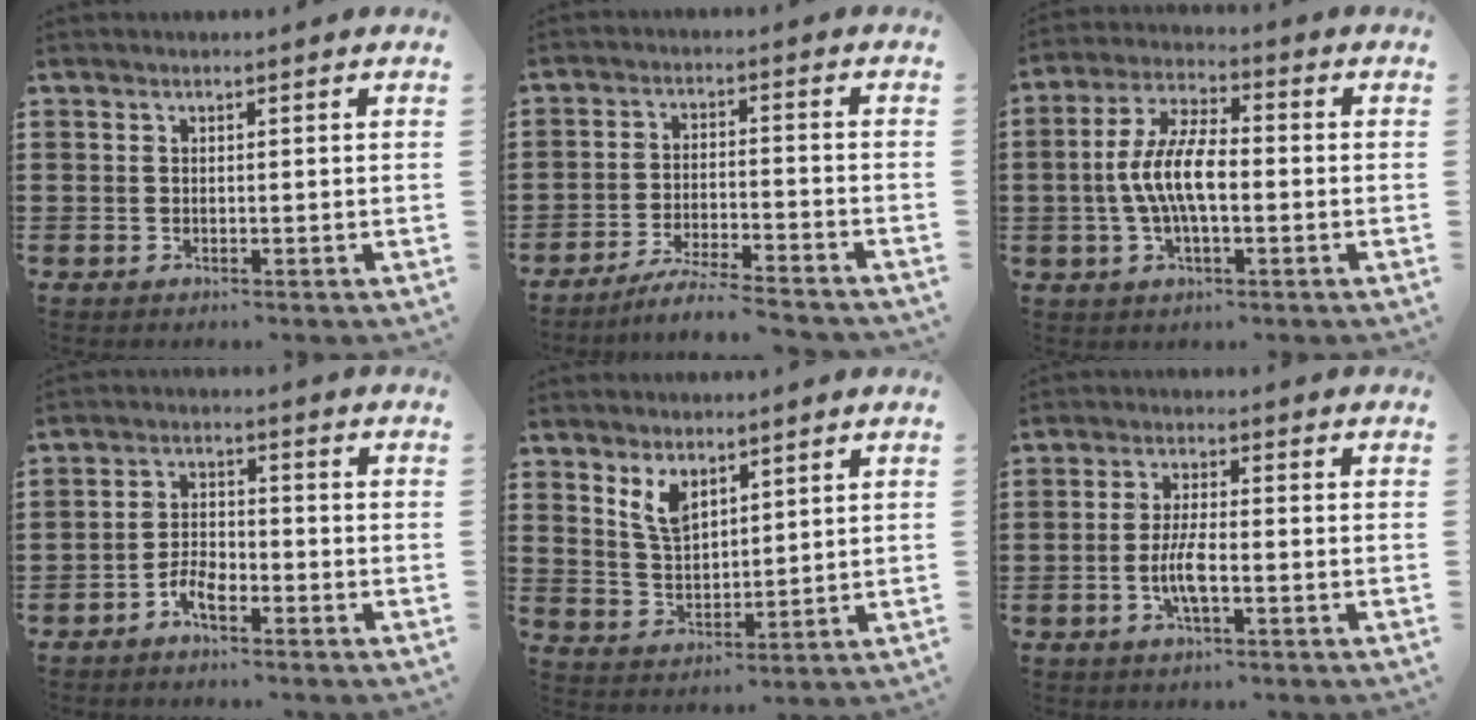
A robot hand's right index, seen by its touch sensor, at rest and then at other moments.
{"total": 4.9, "force": [-4.7, -0.4, 1.5], "torque": [-0.032, -0.010, -0.094]}
{"total": 8.7, "force": [-1.1, 3.3, 7.9], "torque": [-0.172, -0.003, -0.025]}
{"total": 3.6, "force": [-2.5, 1.5, 2.1], "torque": [-0.047, 0.004, -0.051]}
{"total": 5.4, "force": [3.5, 2.6, 3.2], "torque": [-0.073, -0.001, 0.065]}
{"total": 4.8, "force": [-1.3, 1.0, 4.5], "torque": [-0.100, -0.006, -0.029]}